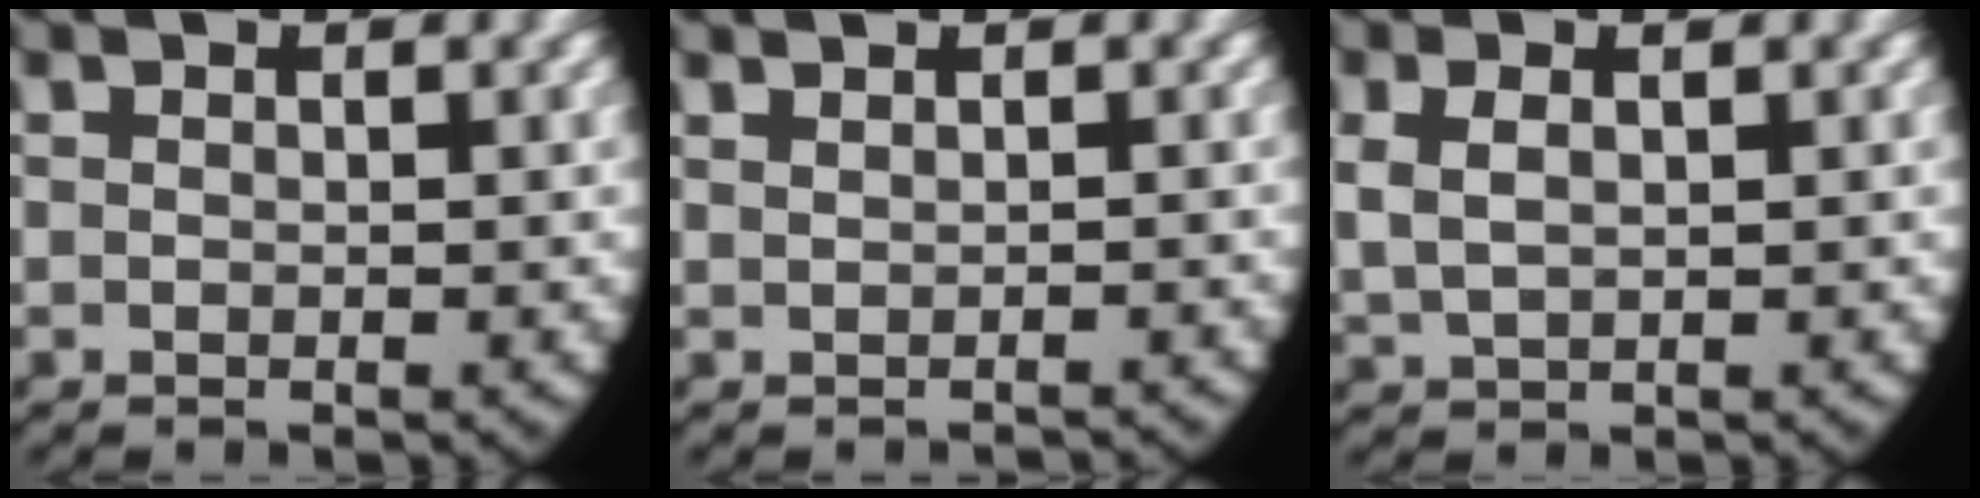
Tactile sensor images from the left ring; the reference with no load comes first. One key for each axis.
{"total": 0.7, "fx": -0.7, "fy": -0.2, "fz": 0.1, "tx": -0.003, "ty": -0.005, "tz": 0.000}
{"total": 3.2, "fx": 1.0, "fy": 2.2, "fz": 2.1, "tx": -0.054, "ty": 0.002, "tz": 0.023}